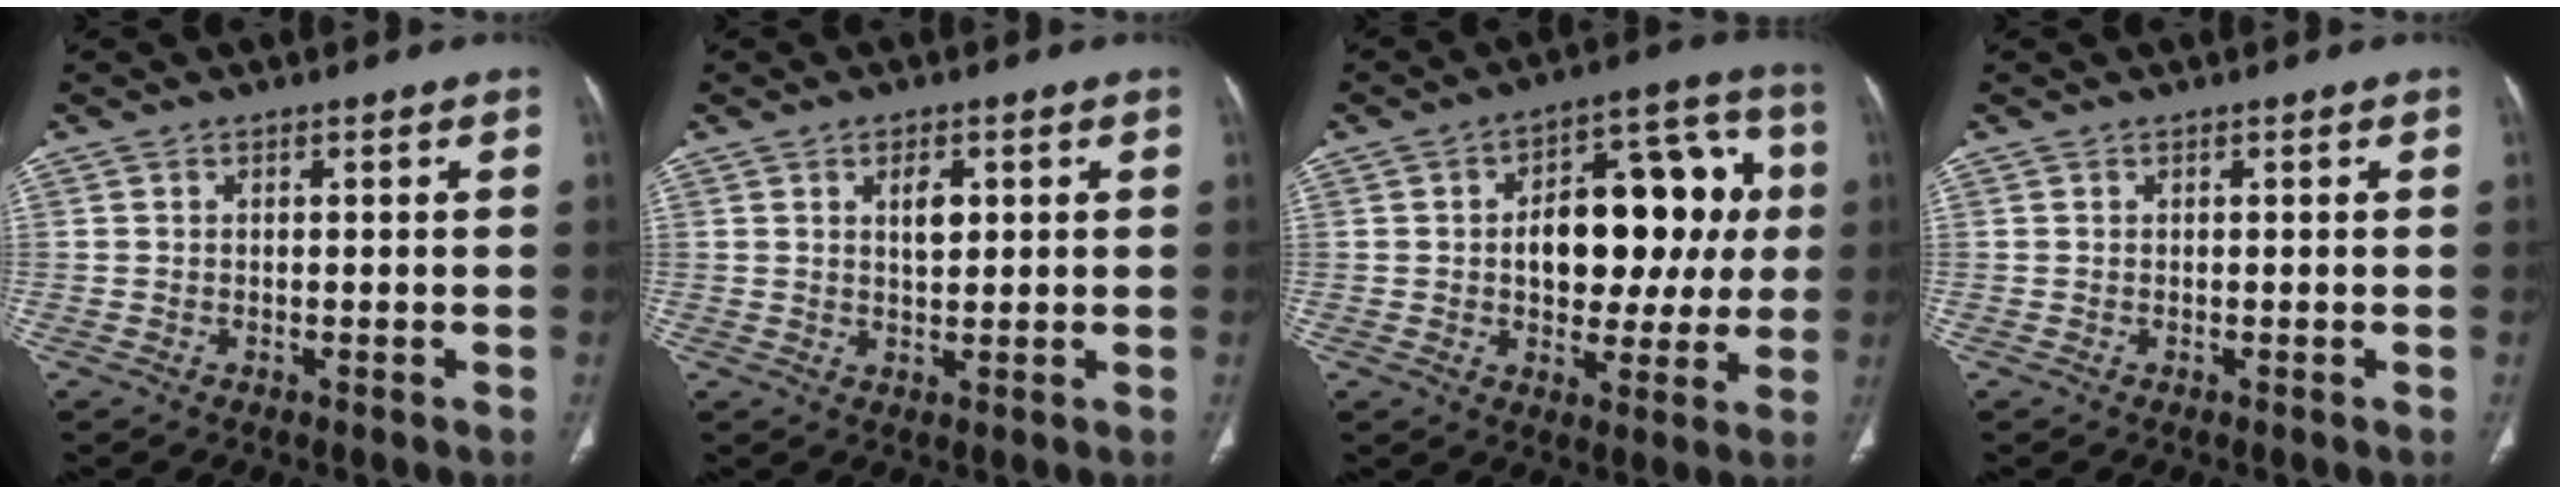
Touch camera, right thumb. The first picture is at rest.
{"total": 3.6, "force": [1.2, 1.8, 2.8], "torque": [-0.038, -0.007, 0.021]}
{"total": 19.7, "force": [1.7, 11.5, 15.9], "torque": [-0.173, 0.034, 0.027]}
{"total": 0.0}